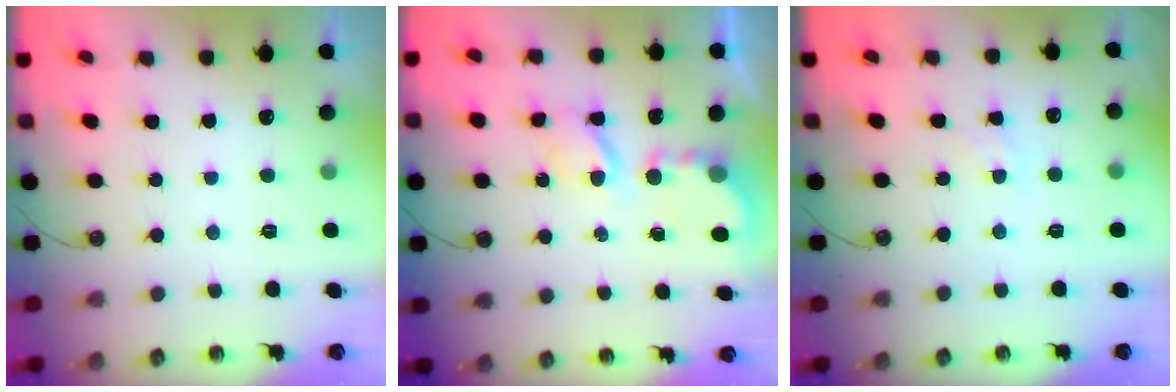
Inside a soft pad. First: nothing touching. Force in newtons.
{"total": 5.3, "press": 5.3, "slide": 0.2}
{"total": 2.7, "press": 2.6, "slide": 0.5}